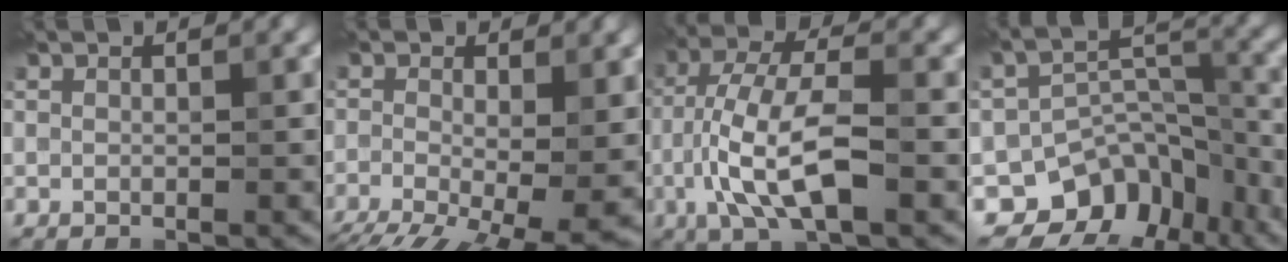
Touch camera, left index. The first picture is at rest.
{"total": 11.8, "force": [-4.2, 4.9, 9.8], "torque": [-0.152, -0.032, -0.055]}
{"total": 8.6, "force": [-2.4, 3.1, 7.7], "torque": [-0.151, 0.010, -0.048]}
{"total": 7.6, "force": [-5.1, 5.0, 2.6], "torque": [-0.015, -0.002, -0.079]}